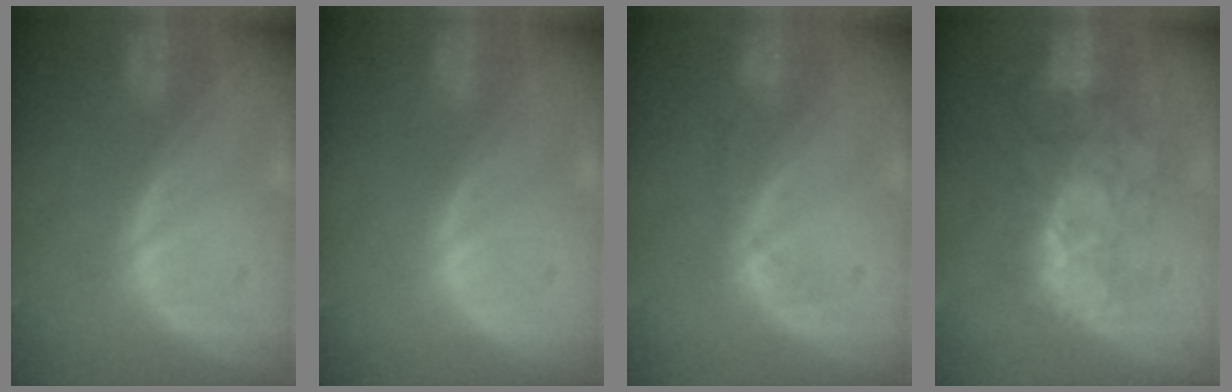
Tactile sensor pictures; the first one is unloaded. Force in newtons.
{"total": 0.0}
{"total": 1.4, "press": 1.3, "slide": 0.3}
{"total": 9.9, "press": 8.5, "slide": 5.1}